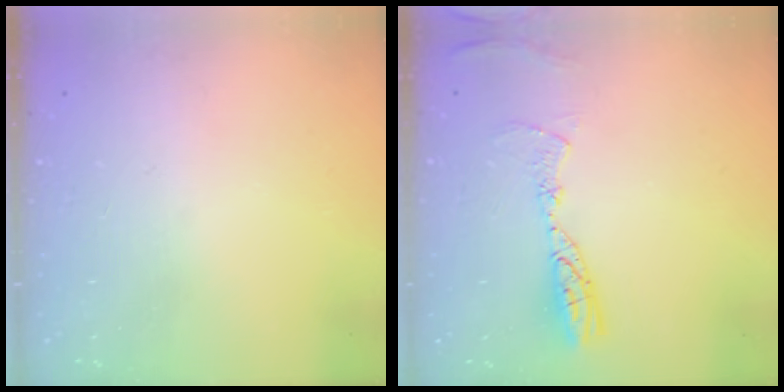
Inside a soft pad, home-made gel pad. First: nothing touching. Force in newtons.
{"total": 9.3, "press": 9.3, "slide": 0.9}